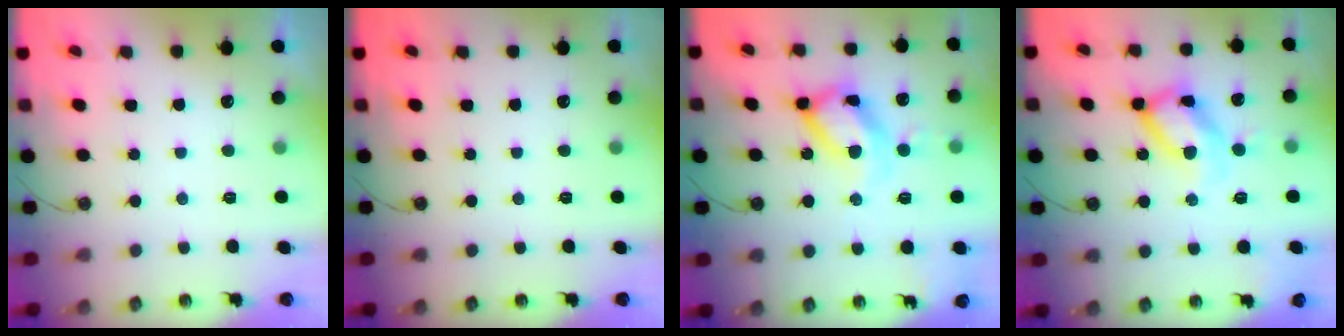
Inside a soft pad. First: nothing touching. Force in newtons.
{"total": 0.0}
{"total": 18.7, "press": 18.5, "slide": 2.1}
{"total": 16.0, "press": 15.9, "slide": 1.0}